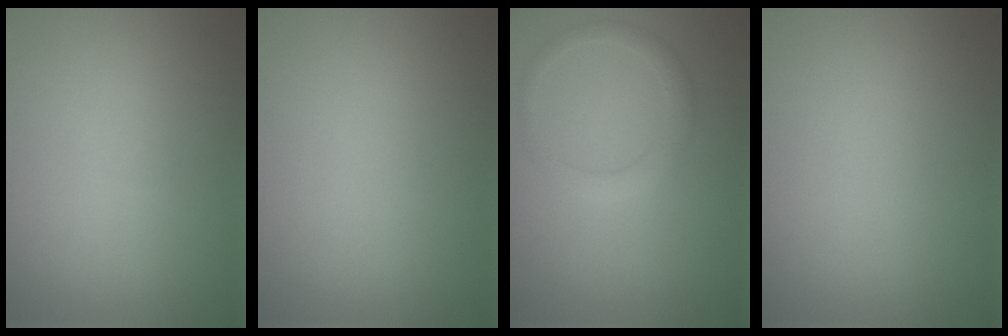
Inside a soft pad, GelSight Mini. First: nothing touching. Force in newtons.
{"total": 0.0}
{"total": 1.9, "press": 1.9, "slide": 0.1}
{"total": 0.0}